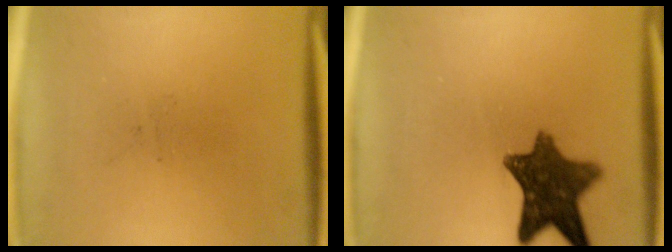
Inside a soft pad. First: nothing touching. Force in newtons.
{"total": 10.4}